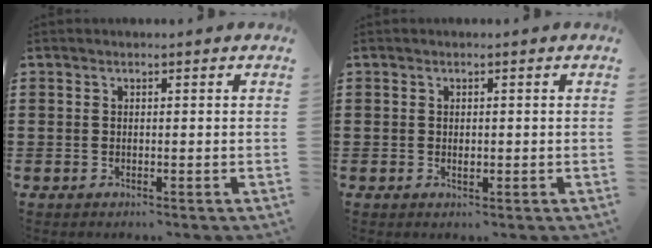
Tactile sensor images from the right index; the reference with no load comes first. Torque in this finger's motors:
{"motor_torque": [1.47, 0.67, 0.03, -0.04]}